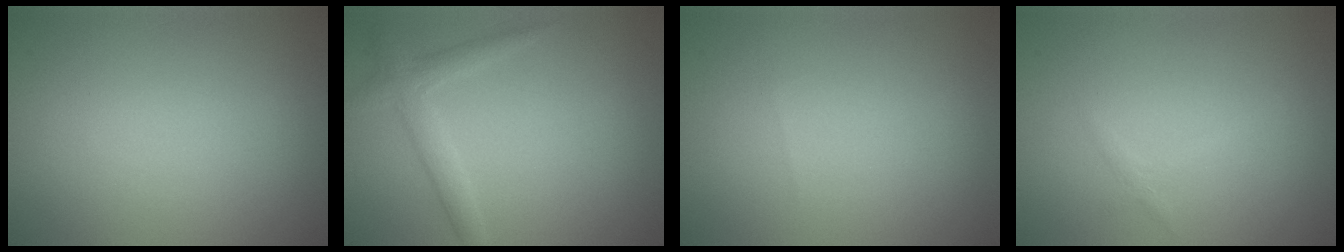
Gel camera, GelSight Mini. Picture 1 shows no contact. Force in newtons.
{"total": 2.3, "press": 2.3, "slide": 0.1}
{"total": 0.0}
{"total": 0.8, "press": 0.8, "slide": 0.0}